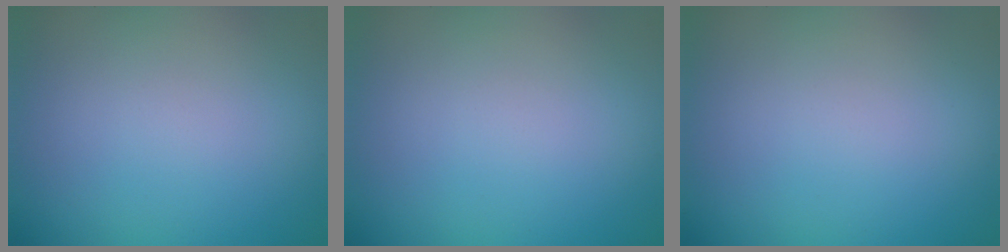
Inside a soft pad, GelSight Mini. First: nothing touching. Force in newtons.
{"total": 0.0}
{"total": 0.0}